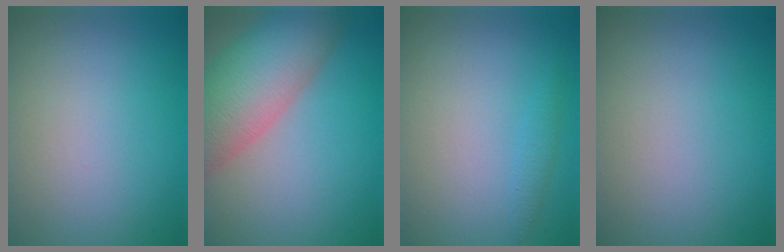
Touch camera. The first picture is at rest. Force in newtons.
{"total": 10.0, "press": 9.9, "slide": 0.6}
{"total": 0.9, "press": 0.9, "slide": 0.0}
{"total": 0.0}